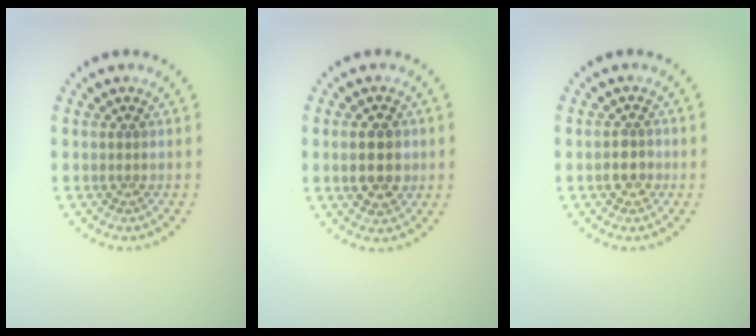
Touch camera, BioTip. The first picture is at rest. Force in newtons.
{"total": 3.9, "press": 3.9, "slide": 0.1}
{"total": 1.7, "press": 1.7, "slide": 0.3}